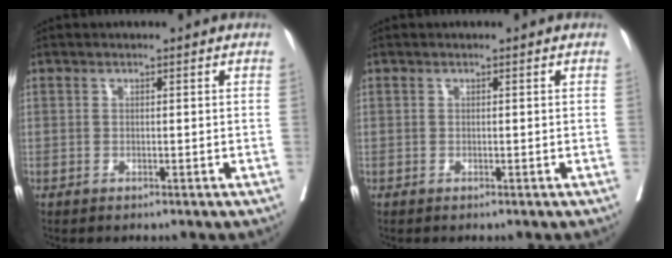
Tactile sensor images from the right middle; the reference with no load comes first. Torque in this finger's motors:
{"motor_torque": [-0.01, -0.01, 0.00, 0.00]}